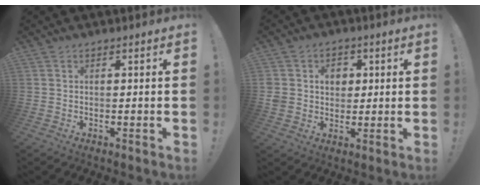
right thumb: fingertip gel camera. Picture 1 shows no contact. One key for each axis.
{"total": 6.6, "fx": 1.3, "fy": 6.0, "fz": 2.3, "tx": -0.031, "ty": -0.006, "tz": 0.025}